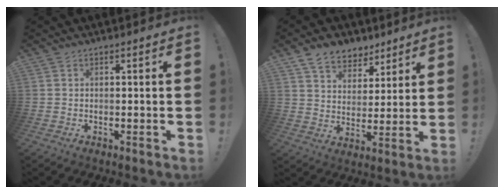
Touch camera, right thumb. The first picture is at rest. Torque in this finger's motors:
{"motor_torque": [0.34, 2.29, 0.93, 0.64, 0.01]}